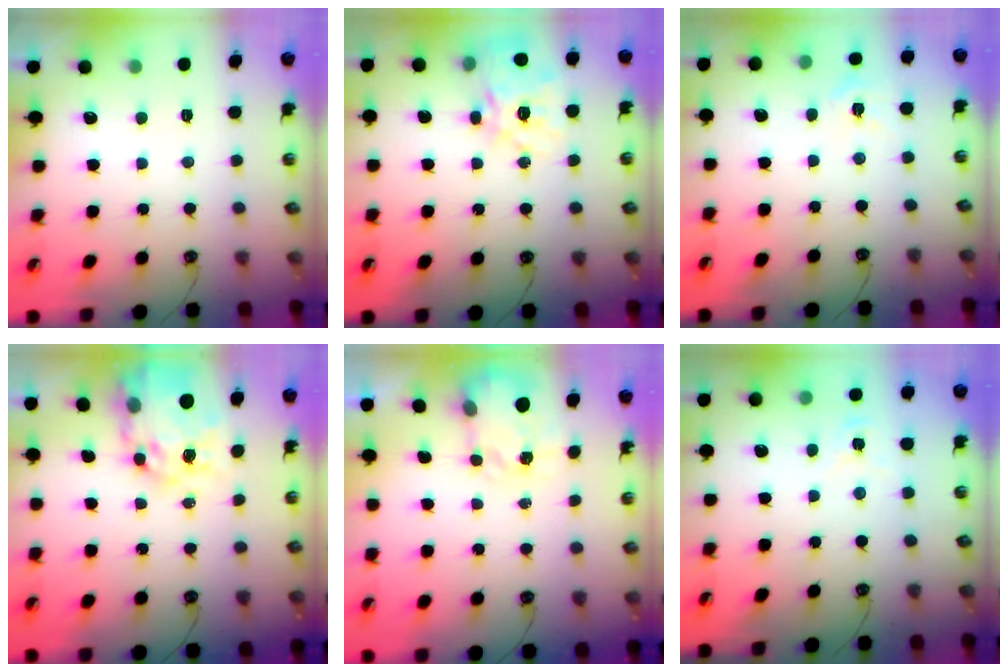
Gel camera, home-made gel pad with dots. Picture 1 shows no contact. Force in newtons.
{"total": 16.7, "press": 16.6, "slide": 1.8}
{"total": 4.7, "press": 4.7, "slide": 0.5}
{"total": 15.3, "press": 15.2, "slide": 1.5}
{"total": 3.9, "press": 3.9, "slide": 0.5}
{"total": 1.4, "press": 1.4, "slide": 0.2}